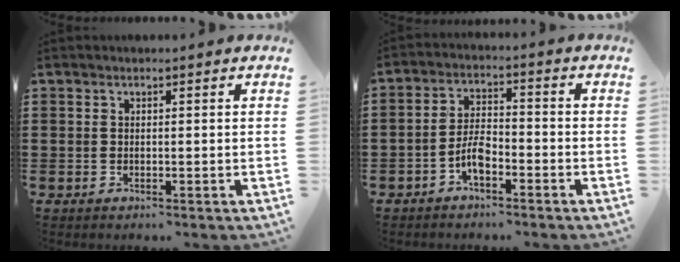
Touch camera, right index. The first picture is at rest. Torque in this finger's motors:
{"motor_torque": [2.14, 0.00, 0.92, 0.12]}